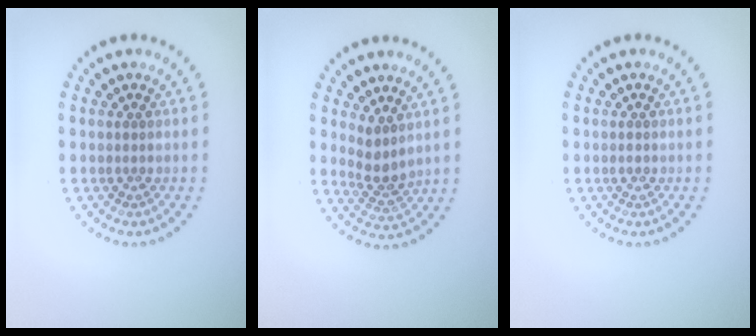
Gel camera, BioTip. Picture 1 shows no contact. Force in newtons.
{"total": 2.5, "press": 1.9, "slide": 1.6}
{"total": 0.7, "press": 0.7, "slide": 0.1}